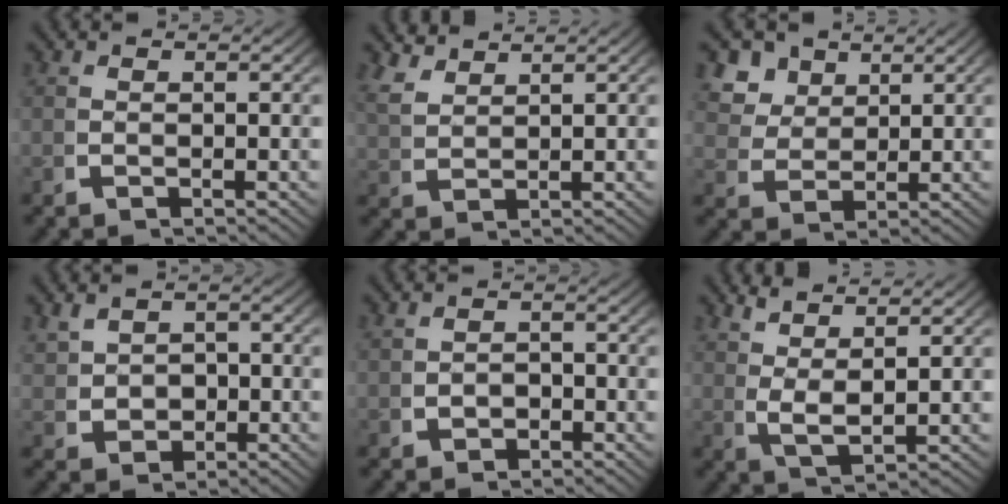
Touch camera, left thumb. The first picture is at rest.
{"total": 3.1, "force": [2.8, 0.8, 1.0], "torque": [-0.018, 0.006, 0.063]}
{"total": 6.1, "force": [3.2, 4.3, 2.8], "torque": [-0.060, -0.005, 0.061]}
{"total": 3.3, "force": [0.6, 2.6, 2.0], "torque": [-0.047, -0.015, 0.023]}
{"total": 1.3, "force": [-0.5, 1.1, 0.6], "torque": [-0.014, -0.007, -0.005]}
{"total": 3.6, "force": [2.1, 1.3, 2.6], "torque": [-0.059, -0.008, 0.051]}